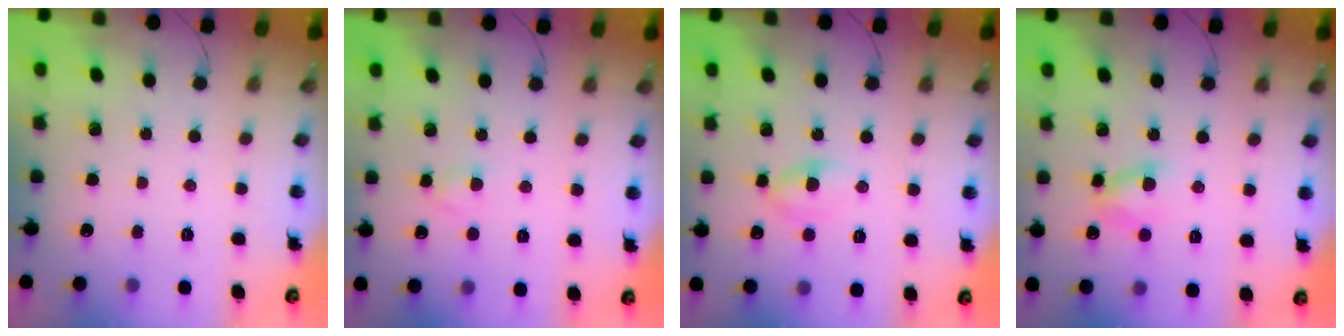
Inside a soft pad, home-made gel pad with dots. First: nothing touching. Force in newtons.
{"total": 2.5, "press": 2.3, "slide": 1.1}
{"total": 5.9, "press": 5.8, "slide": 1.3}
{"total": 5.7, "press": 5.7, "slide": 0.3}